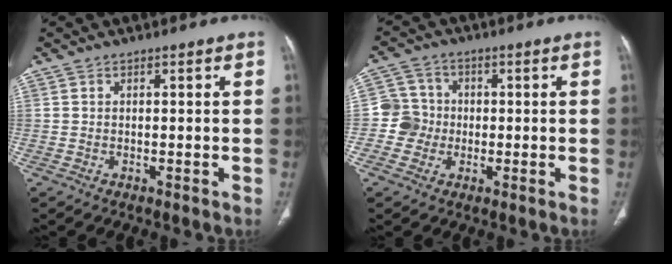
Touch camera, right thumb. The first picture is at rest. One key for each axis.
{"total": 5.9, "fx": -0.8, "fy": 5.8, "fz": 0.7, "tx": 0.017, "ty": 0.013, "tz": -0.024}